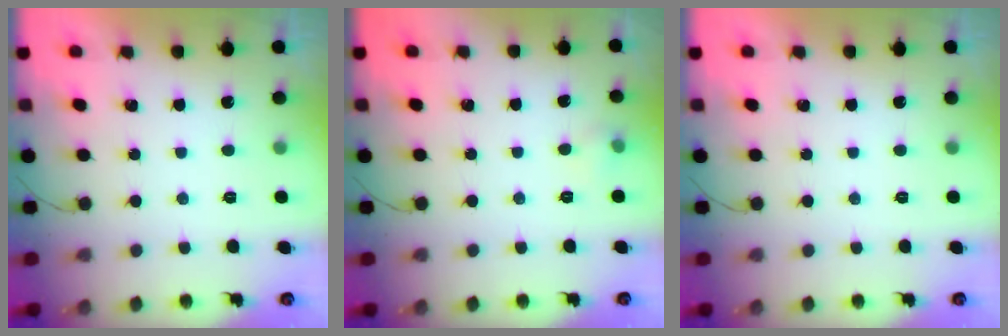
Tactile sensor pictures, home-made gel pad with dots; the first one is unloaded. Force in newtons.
{"total": 3.9, "press": 3.5, "slide": 1.6}
{"total": 0.0}